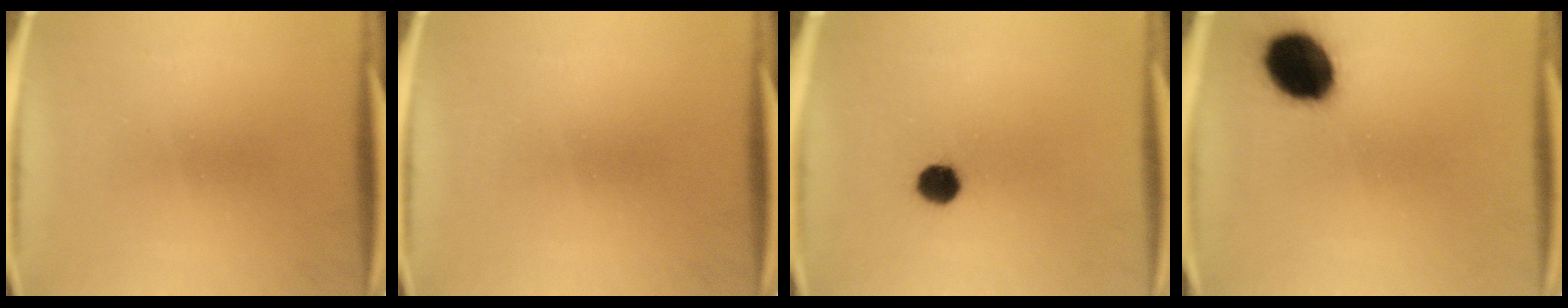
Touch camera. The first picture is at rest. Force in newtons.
{"total": 0.0}
{"total": 4.7}
{"total": 13.9}